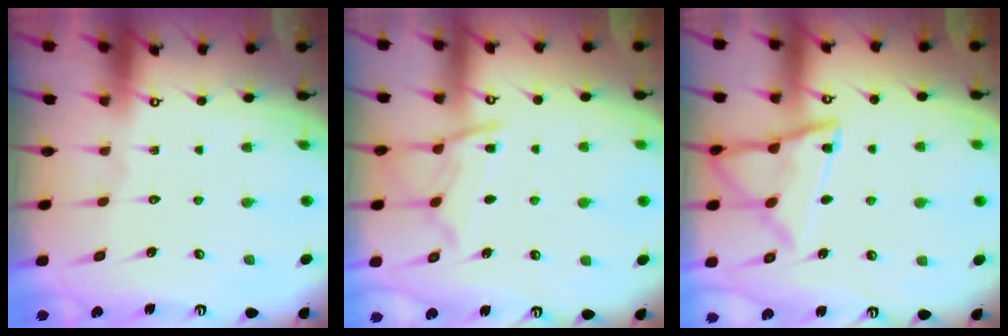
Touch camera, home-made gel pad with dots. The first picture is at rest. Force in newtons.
{"total": 10.3, "press": 10.2, "slide": 1.0}
{"total": 13.3, "press": 13.2, "slide": 1.2}